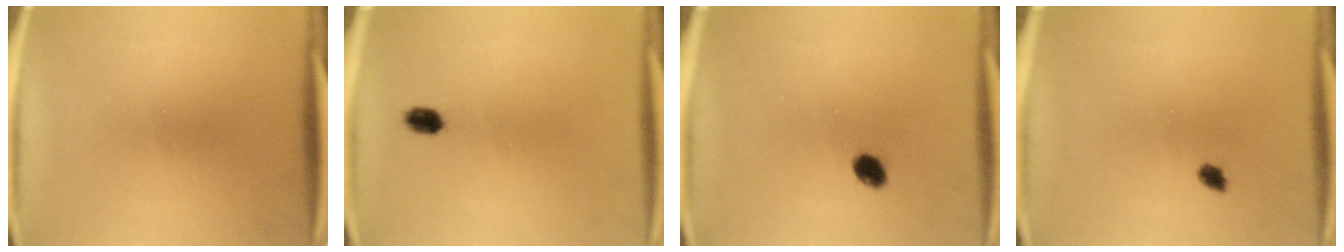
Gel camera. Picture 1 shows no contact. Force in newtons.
{"total": 2.4}
{"total": 3.1}
{"total": 1.5}